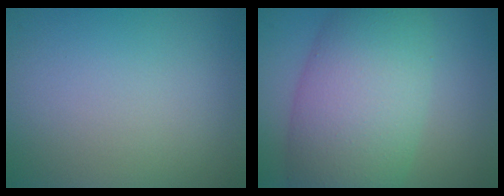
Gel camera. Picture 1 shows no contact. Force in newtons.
{"total": 10.7, "press": 10.7, "slide": 0.3}